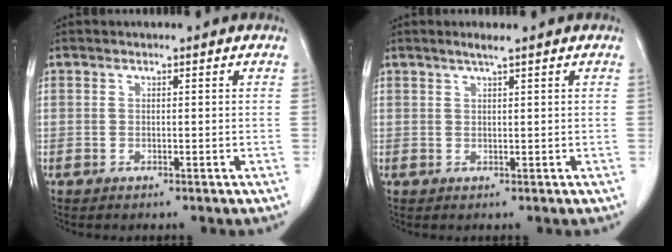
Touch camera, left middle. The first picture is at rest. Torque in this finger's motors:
{"motor_torque": [0.18, -0.17, -0.01, 0.01]}